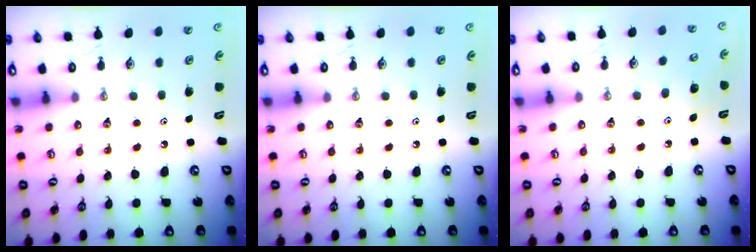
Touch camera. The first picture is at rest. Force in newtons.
{"total": 0.0}
{"total": 6.4, "press": 6.3, "slide": 0.9}